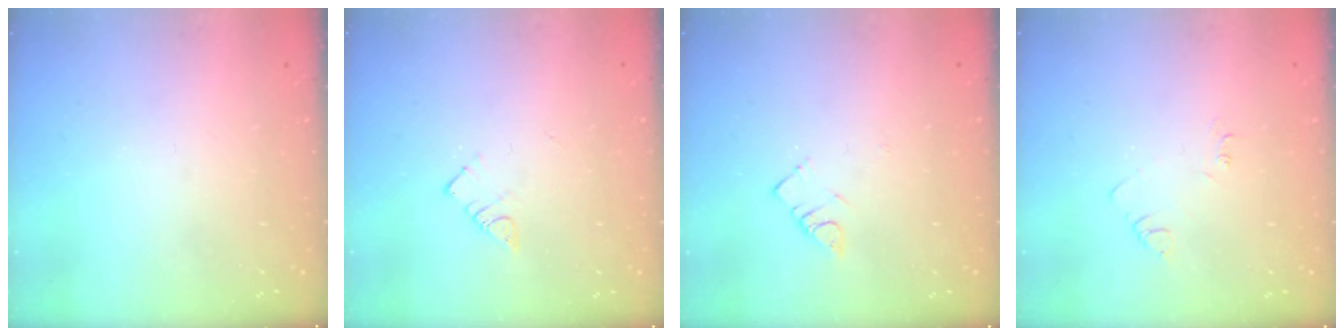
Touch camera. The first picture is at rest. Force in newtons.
{"total": 3.9, "press": 3.9, "slide": 0.2}
{"total": 3.4, "press": 3.3, "slide": 0.6}
{"total": 3.0, "press": 3.0, "slide": 0.4}